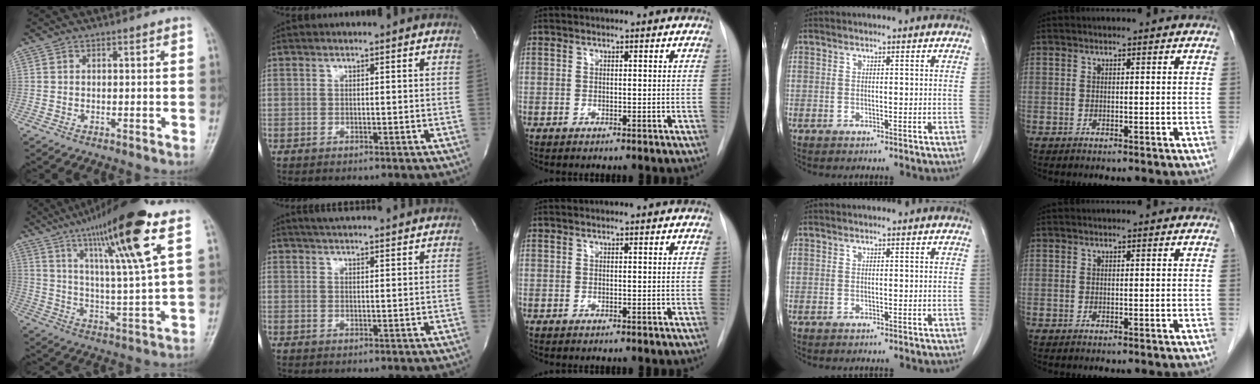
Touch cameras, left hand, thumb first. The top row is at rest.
{"thumb": {"total": 19.6, "force": [10.6, 1.3, 16.5], "torque": [-0.266, -0.034, 0.176]}, "index": {"total": 12.8, "force": [11.9, 0.9, 4.8], "torque": [-0.078, 0.023, 0.154]}}